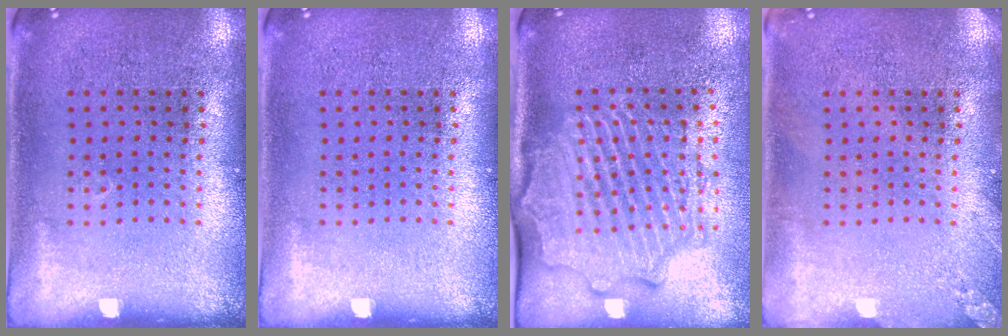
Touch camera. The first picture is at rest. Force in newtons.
{"total": 0.0}
{"total": 2.6, "press": 2.3, "slide": 1.2}
{"total": 1.2, "press": 1.2, "slide": 0.1}